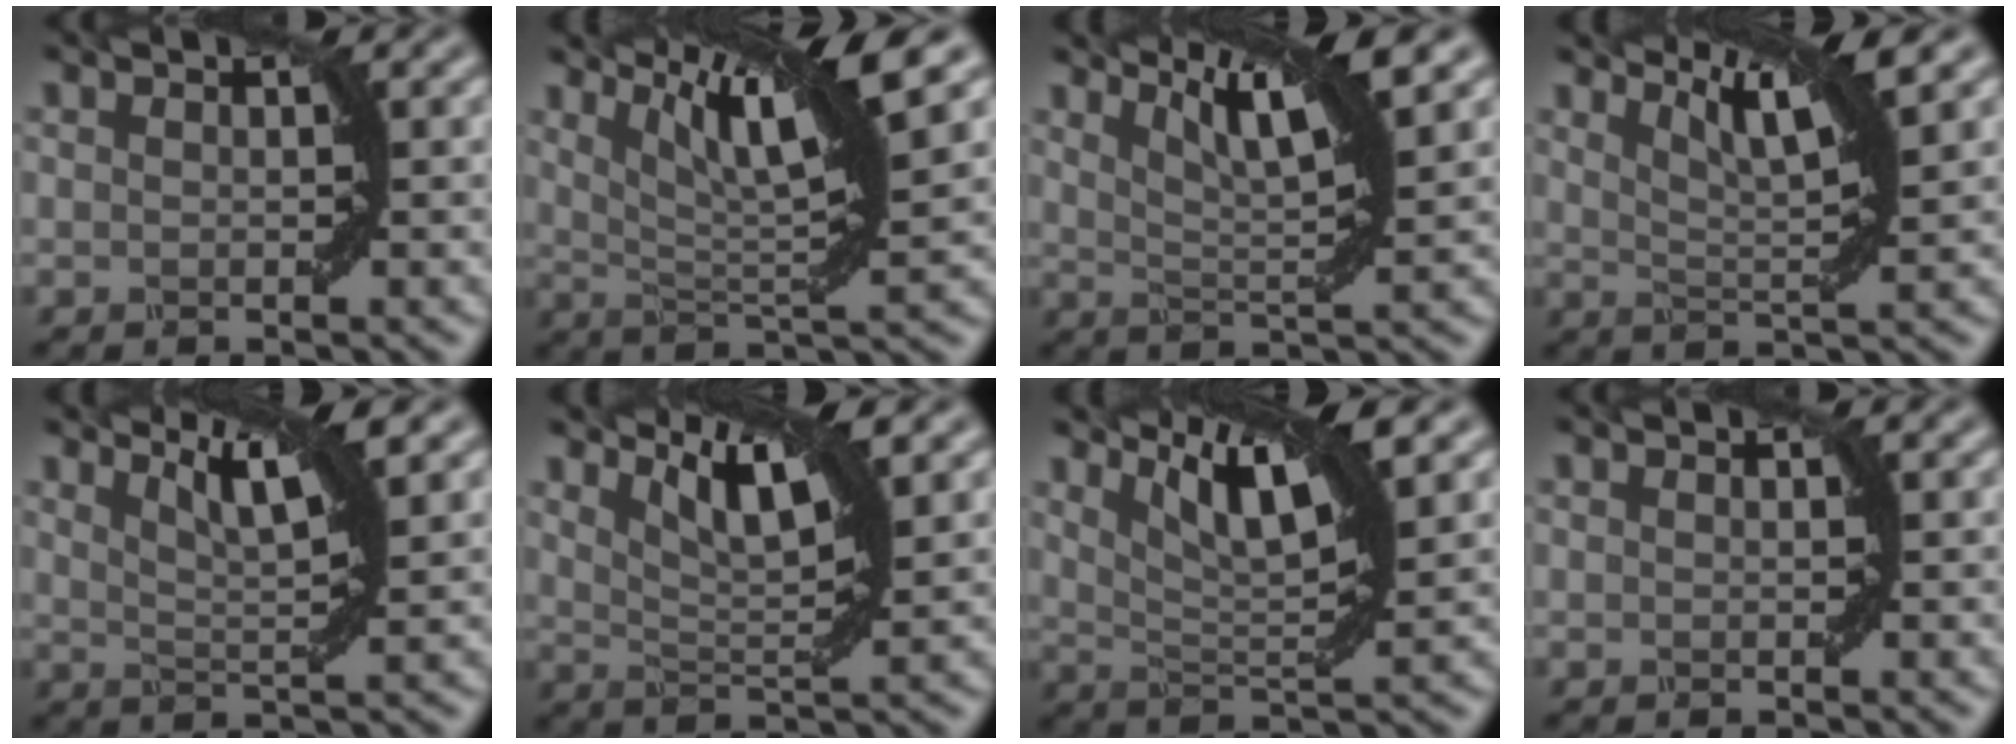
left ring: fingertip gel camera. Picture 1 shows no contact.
{"total": 9.3, "force": [4.9, 1.8, 7.7], "torque": [-0.121, 0.016, 0.089]}
{"total": 6.5, "force": [3.9, 1.3, 5.1], "torque": [-0.078, 0.011, 0.072]}
{"total": 5.2, "force": [3.3, 0.9, 4.0], "torque": [-0.062, 0.008, 0.060]}
{"total": 4.3, "force": [2.5, 0.8, 3.3], "torque": [-0.055, 0.005, 0.048]}
{"total": 5.6, "force": [3.1, 1.5, 4.5], "torque": [-0.080, 0.006, 0.061]}
{"total": 6.9, "force": [3.8, 1.7, 5.5], "torque": [-0.097, 0.008, 0.075]}
{"total": 0.0}